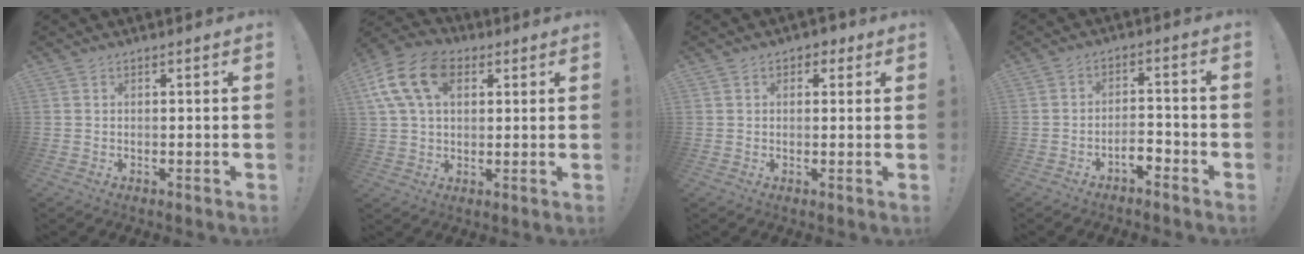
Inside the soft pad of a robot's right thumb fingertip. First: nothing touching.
{"total": 15.6, "force": [5.7, 10.3, 10.2], "torque": [-0.200, -0.011, 0.109]}
{"total": 2.9, "force": [1.1, 2.4, 1.3], "torque": [-0.008, 0.001, 0.016]}
{"total": 4.7, "force": [-3.5, 1.6, 2.8], "torque": [-0.051, 0.011, -0.060]}